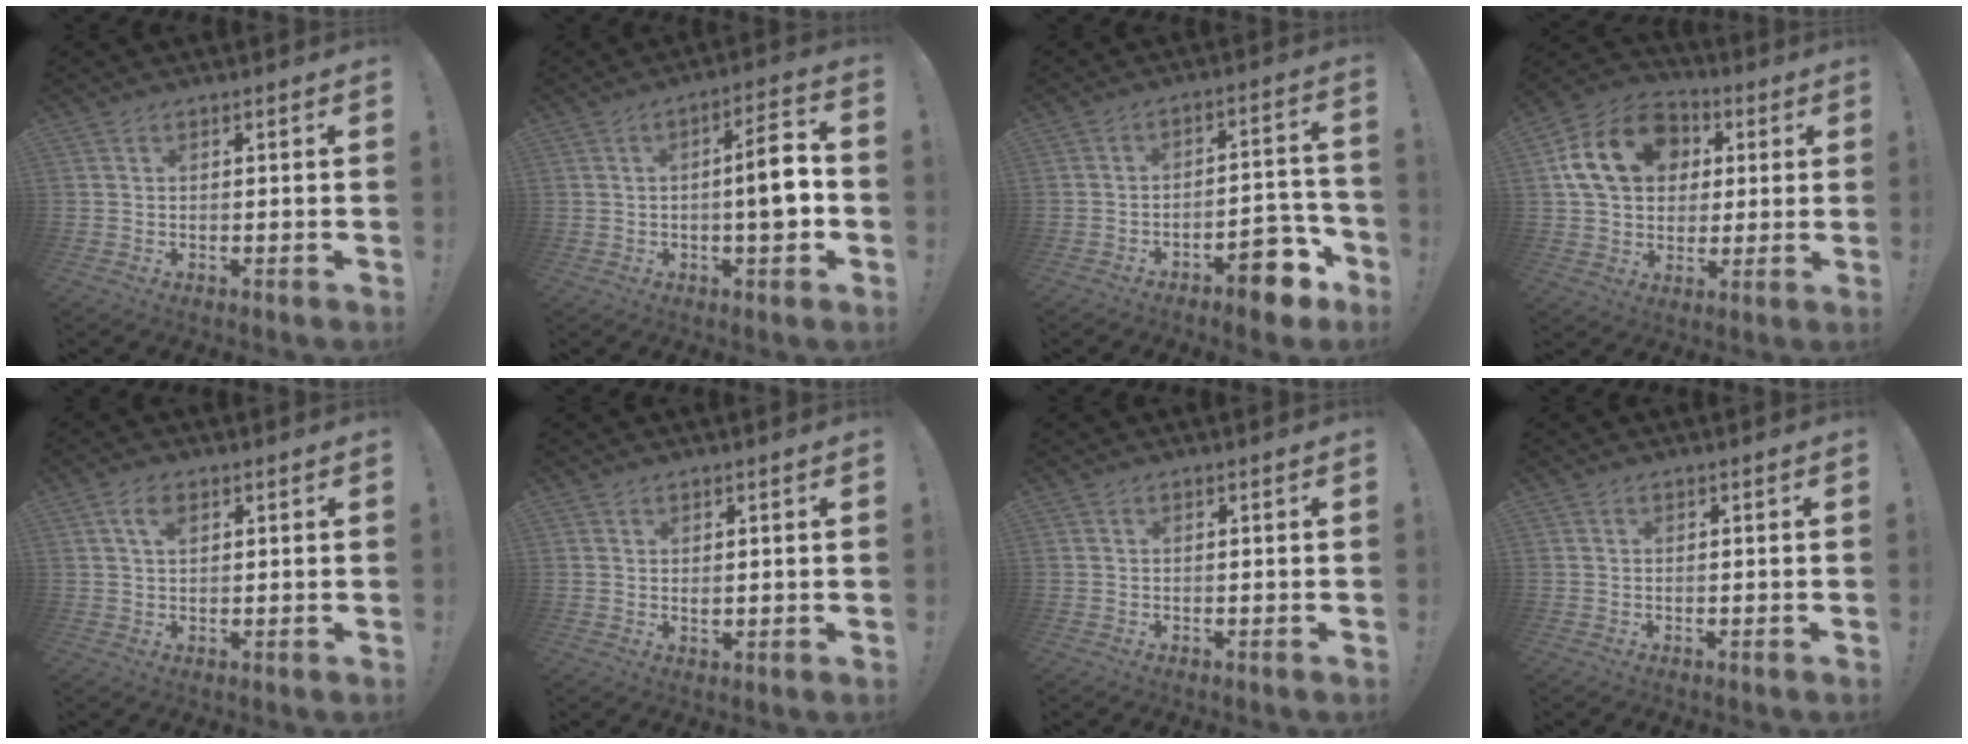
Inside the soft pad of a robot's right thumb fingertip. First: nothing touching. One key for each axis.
{"total": 9.2, "fx": -1.0, "fy": 3.1, "fz": 8.6, "tx": -0.113, "ty": 0.008, "tz": -0.021}
{"total": 11.8, "fx": -7.4, "fy": 4.9, "fz": 7.6, "tx": -0.067, "ty": 0.056, "tz": -0.122}
{"total": 18.9, "fx": 5.4, "fy": 14.3, "fz": 11.1, "tx": -0.179, "ty": -0.001, "tz": 0.102}
{"total": 4.1, "fx": 1.9, "fy": 2.2, "fz": 2.8, "tx": -0.051, "ty": -0.002, "tz": 0.034}
{"total": 1.4, "fx": 0.6, "fy": 1.0, "fz": 0.7, "tx": -0.002, "ty": -0.004, "tz": 0.008}
{"total": 0.0}
{"total": 0.0}